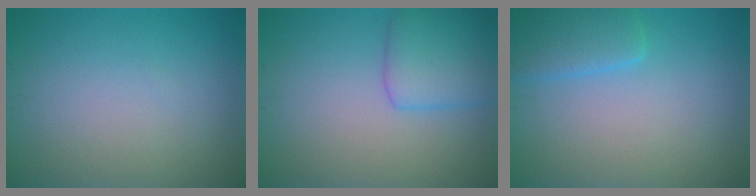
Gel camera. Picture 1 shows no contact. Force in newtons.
{"total": 3.8, "press": 3.8, "slide": 0.1}
{"total": 3.2, "press": 3.2, "slide": 0.3}